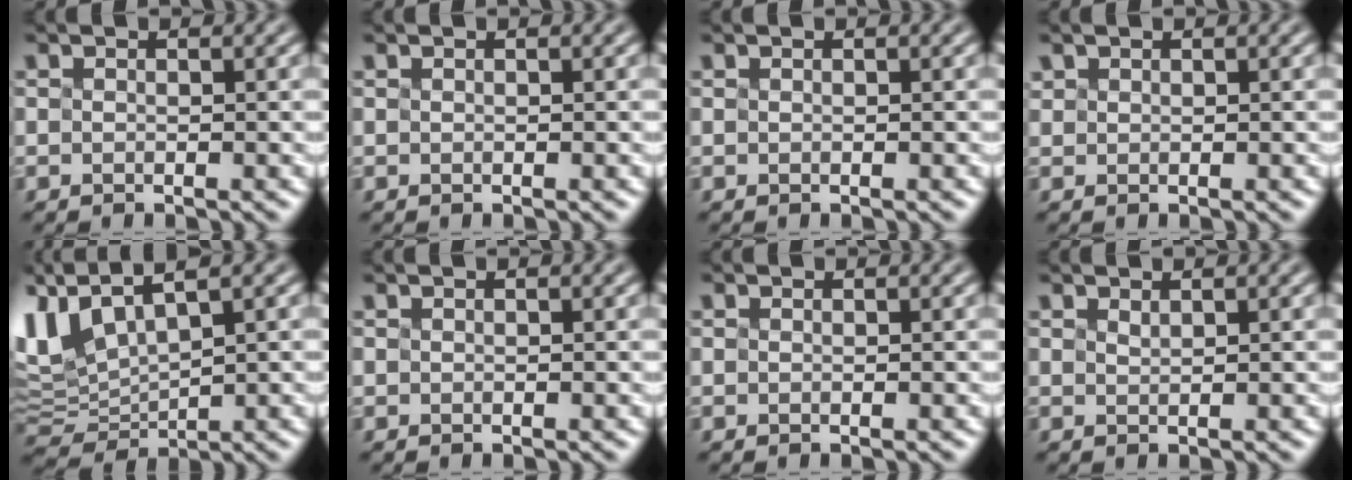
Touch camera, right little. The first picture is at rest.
{"total": 0.0}
{"total": 0.0}
{"total": 1.0, "force": [0.1, -0.5, -0.8], "torque": [-0.002, -0.002, 0.026]}
{"total": 5.3, "force": [2.8, 2.5, 3.7], "torque": [-0.108, 0.014, 0.075]}
{"total": 0.0}
{"total": 0.9, "force": [-0.3, -0.5, -0.7], "torque": [-0.001, -0.002, 0.009]}
{"total": 0.6, "force": [0.4, -0.3, -0.3], "torque": [0.004, -0.002, 0.019]}